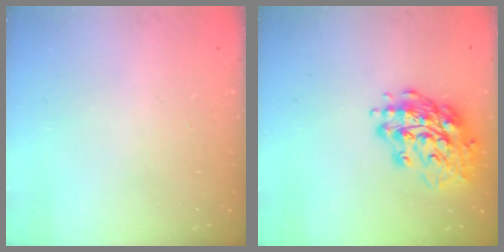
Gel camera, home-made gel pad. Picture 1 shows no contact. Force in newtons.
{"total": 16.9, "press": 16.6, "slide": 3.1}